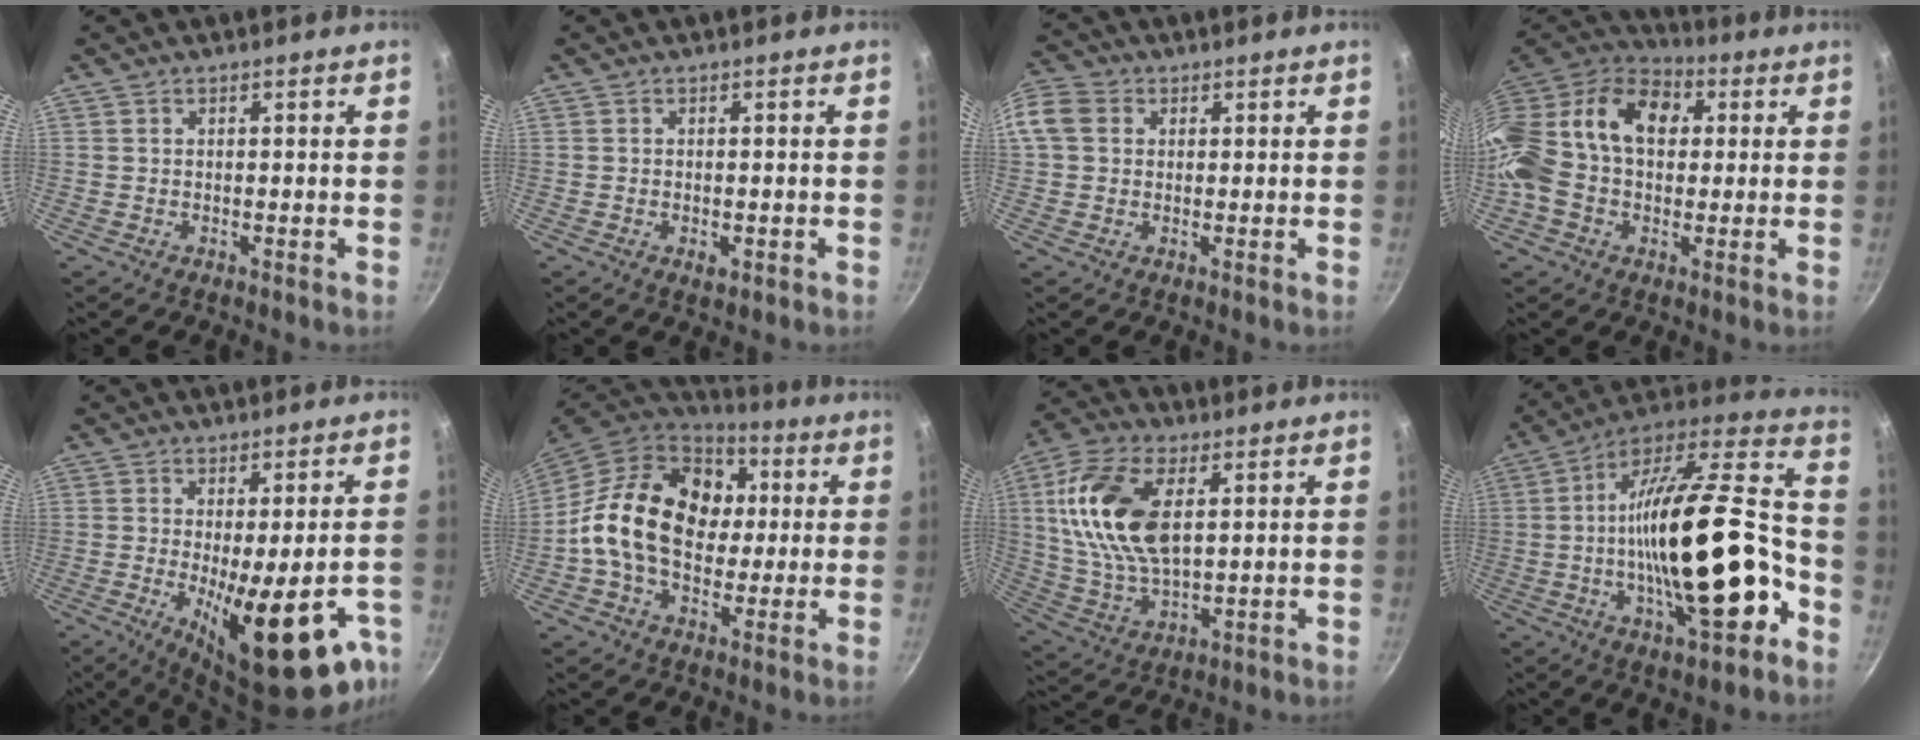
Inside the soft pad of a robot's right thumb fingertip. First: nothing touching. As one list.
[{"total": 2.0, "force": [-0.7, 1.1, 1.5], "torque": [-0.024, -0.002, -0.009]}, {"total": 9.5, "force": [1.8, 7.9, 4.9], "torque": [-0.106, 0.020, 0.020]}, {"total": 22.9, "force": [2.8, 16.4, 15.8], "torque": [-0.305, 0.052, 0.029]}, {"total": 20.1, "force": [-7.0, 6.4, 17.7], "torque": [-0.222, -0.019, -0.080]}, {"total": 20.4, "force": [1.6, 15.0, 13.8], "torque": [-0.201, 0.025, 0.015]}, {"total": 17.7, "force": [4.3, 9.6, 14.3], "torque": [-0.272, -0.004, 0.082]}, {"total": 27.6, "force": [-7.0, 10.0, 24.8], "torque": [-0.382, 0.033, -0.115]}]